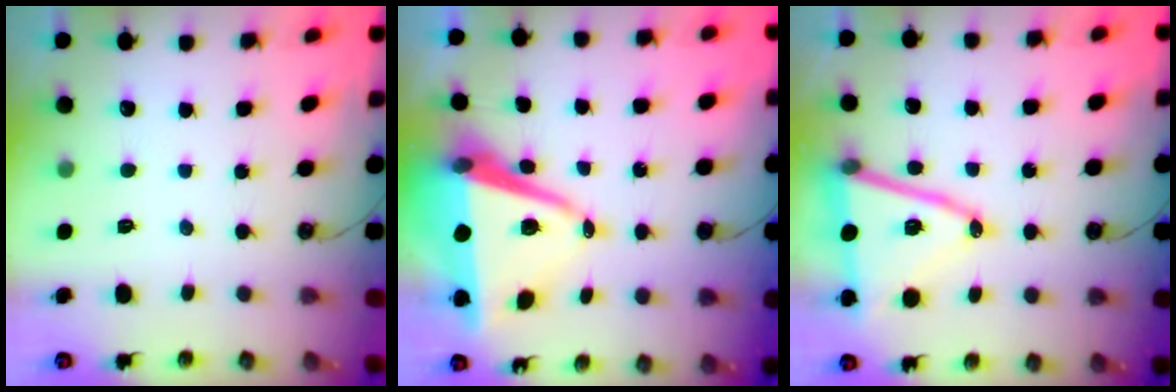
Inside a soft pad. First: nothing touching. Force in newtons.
{"total": 11.6, "press": 10.9, "slide": 4.0}
{"total": 16.0, "press": 15.6, "slide": 3.6}